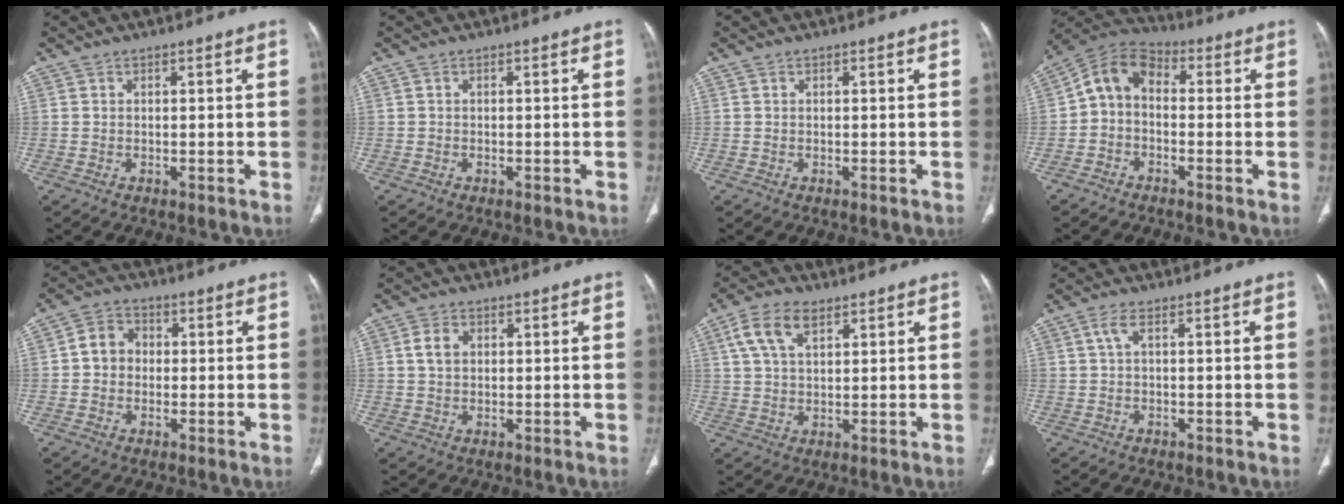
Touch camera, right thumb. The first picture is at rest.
{"total": 0.0}
{"total": 0.0}
{"total": 7.9, "force": [-0.5, 5.6, 5.6], "torque": [-0.085, 0.034, -0.029]}
{"total": 5.2, "force": [0.0, 4.6, 2.6], "torque": [-0.026, 0.015, -0.010]}
{"total": 3.5, "force": [0.8, 2.5, 2.3], "torque": [-0.038, 0.002, 0.016]}
{"total": 7.6, "force": [3.7, 4.0, 5.3], "torque": [-0.098, 0.001, 0.071]}
{"total": 1.7, "force": [0.3, 0.6, 1.6], "torque": [-0.036, 0.009, 0.004]}